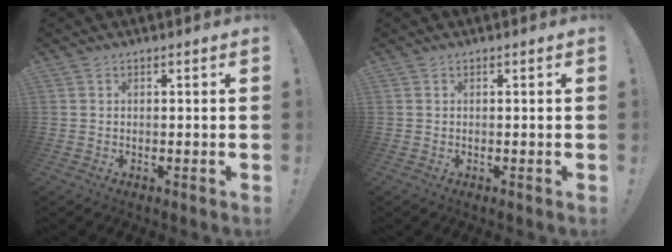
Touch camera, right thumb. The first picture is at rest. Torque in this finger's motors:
{"motor_torque": [0.00, 0.00, 0.00, 0.04, 0.00]}